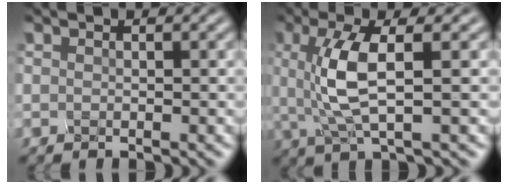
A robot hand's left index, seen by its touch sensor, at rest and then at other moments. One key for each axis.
{"total": 3.8, "fx": 0.7, "fy": 0.4, "fz": 3.7, "tx": -0.103, "ty": 0.003, "tz": 0.029}